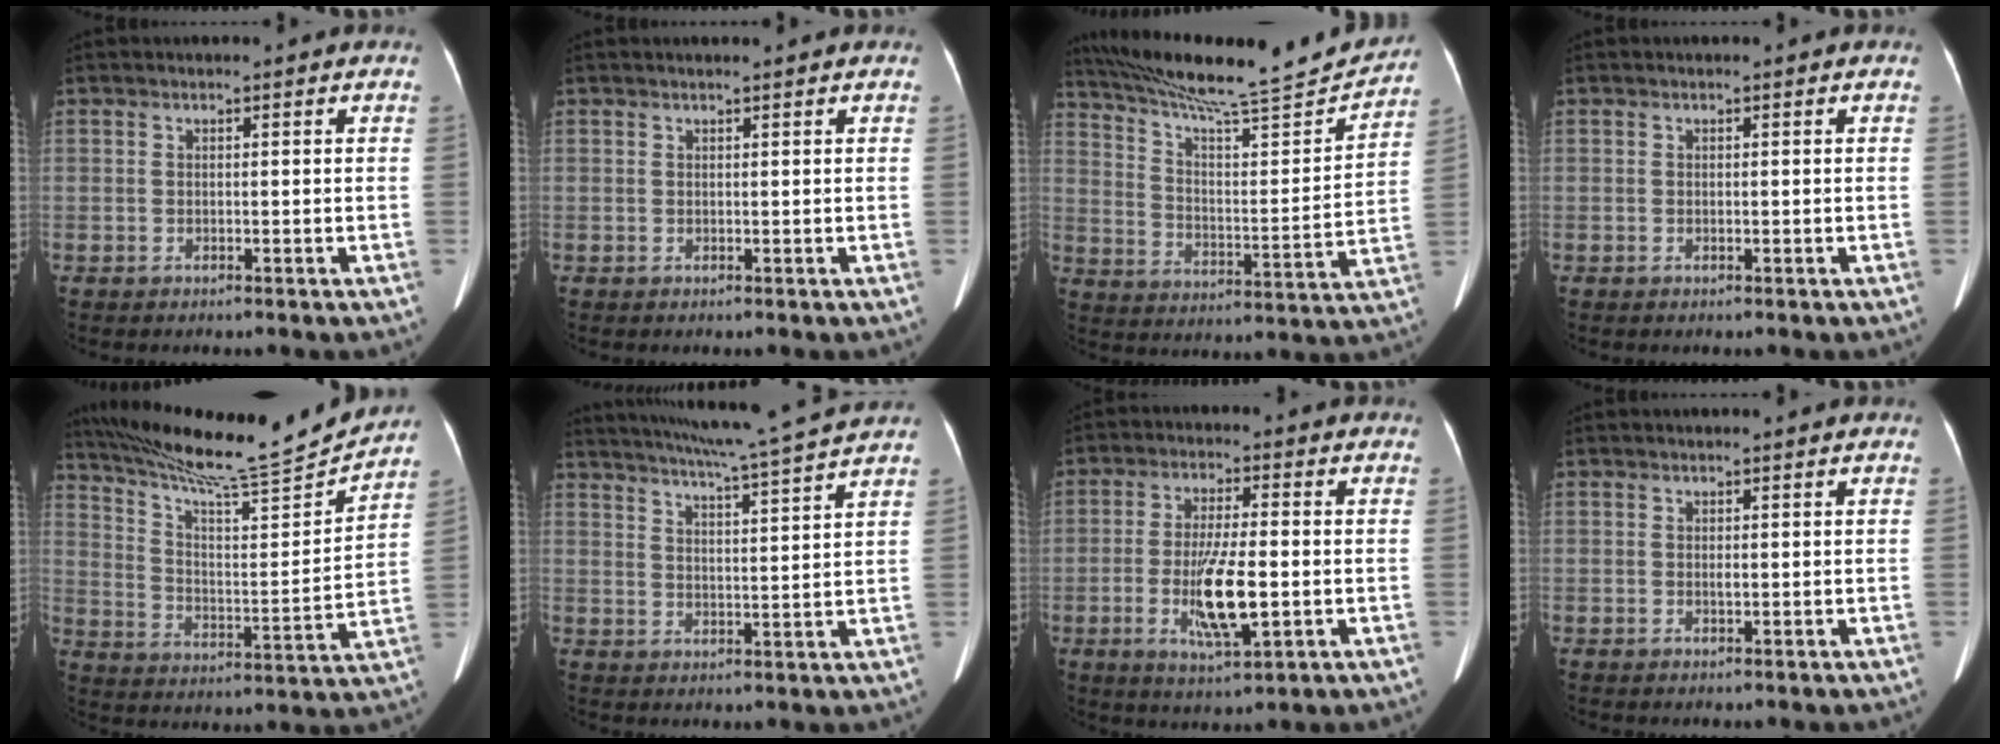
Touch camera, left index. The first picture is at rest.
{"total": 1.5, "force": [1.2, 0.0, 0.8], "torque": [-0.008, 0.014, 0.020]}
{"total": 21.8, "force": [20.0, 1.1, 8.7], "torque": [-0.152, -0.025, 0.294]}
{"total": 0.0}
{"total": 19.3, "force": [18.0, -0.5, 7.1], "torque": [-0.130, -0.033, 0.276]}
{"total": 13.9, "force": [12.5, -1.9, 5.8], "torque": [-0.108, -0.013, 0.174]}
{"total": 9.5, "force": [-2.1, 1.7, 9.1], "torque": [-0.175, -0.014, -0.035]}
{"total": 0.5, "force": [0.1, 0.1, 0.5], "torque": [-0.010, -0.002, 0.001]}